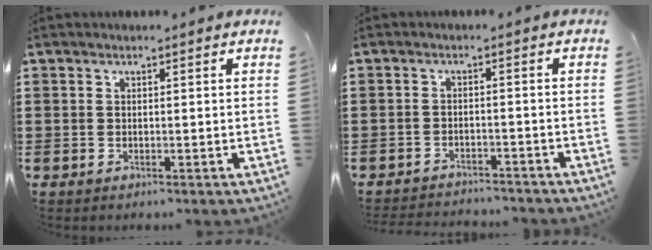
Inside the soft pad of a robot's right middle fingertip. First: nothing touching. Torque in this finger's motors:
{"motor_torque": [0.47, 0.19, 0.03, 0.06]}